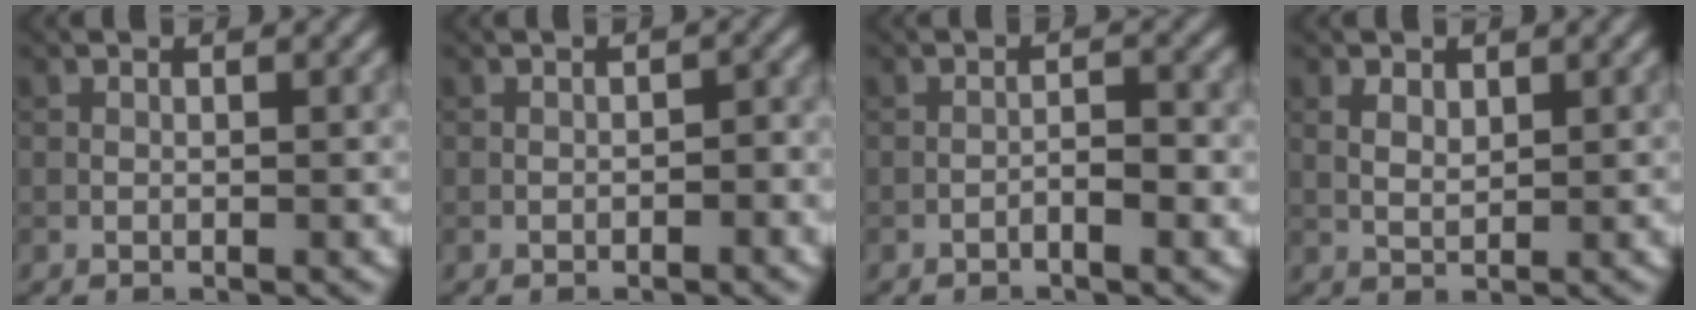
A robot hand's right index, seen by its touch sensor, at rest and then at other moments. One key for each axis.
{"total": 1.1, "fx": -0.5, "fy": 0.6, "fz": 0.8, "tx": -0.010, "ty": 0.004, "tz": -0.006}
{"total": 1.7, "fx": -0.9, "fy": 0.4, "fz": 1.4, "tx": -0.022, "ty": 0.004, "tz": -0.017}
{"total": 1.7, "fx": 0.8, "fy": 1.0, "fz": 1.1, "tx": -0.025, "ty": -0.002, "tz": 0.018}